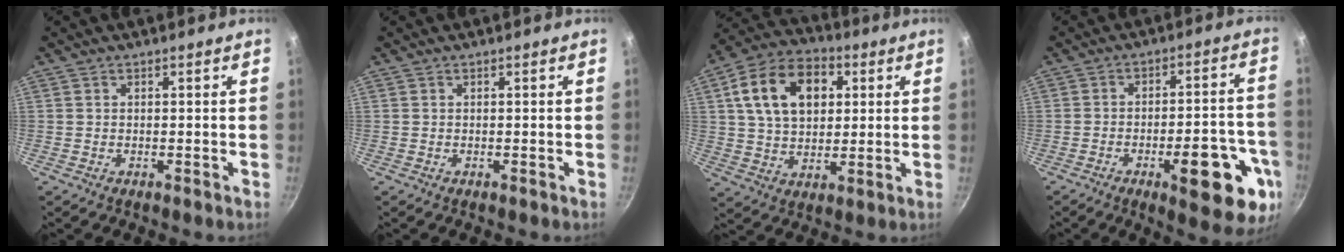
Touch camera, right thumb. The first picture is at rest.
{"total": 0.0}
{"total": 16.6, "force": [4.6, 11.4, 11.3], "torque": [-0.166, 0.010, 0.067]}
{"total": 17.1, "force": [-6.9, 5.9, 14.5], "torque": [-0.149, 0.026, -0.087]}